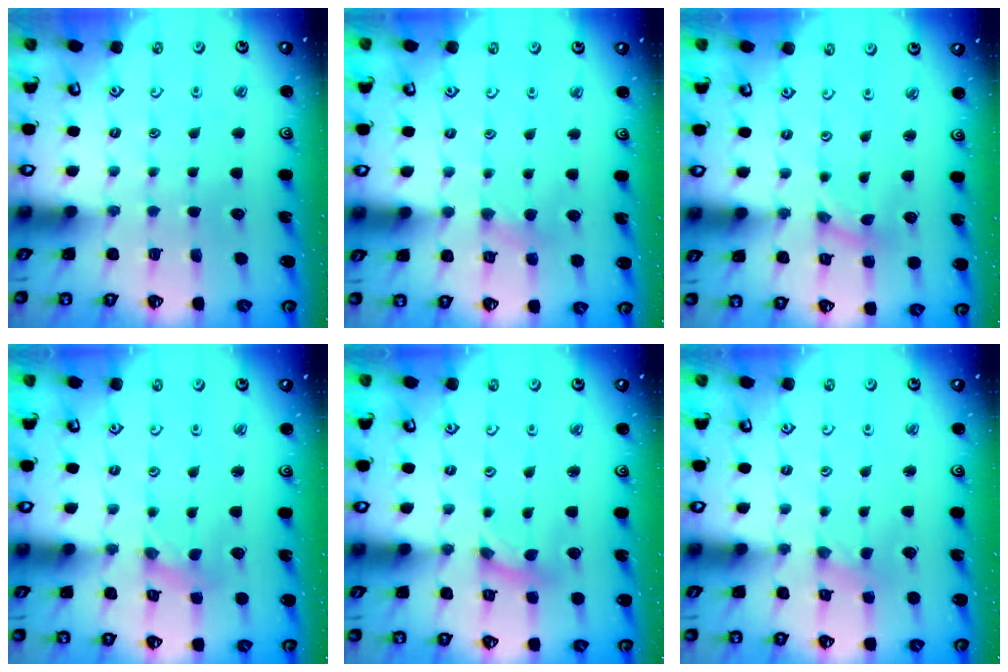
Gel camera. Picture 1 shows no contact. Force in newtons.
{"total": 2.5, "press": 2.5, "slide": 0.4}
{"total": 0.0}
{"total": 0.0}
{"total": 0.6, "press": 0.5, "slide": 0.1}
{"total": 0.0}